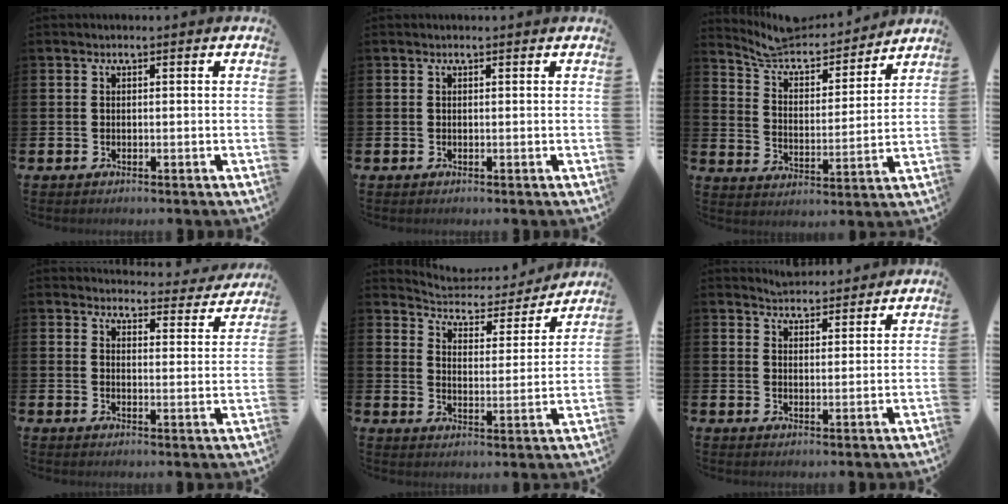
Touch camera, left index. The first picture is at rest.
{"total": 0.0}
{"total": 7.6, "force": [7.2, 2.1, 1.7], "torque": [-0.066, -0.061, 0.122]}
{"total": 3.7, "force": [3.6, 0.8, 0.3], "torque": [-0.003, -0.031, 0.057]}
{"total": 5.5, "force": [5.3, 1.5, 0.5], "torque": [-0.046, -0.046, 0.087]}
{"total": 3.7, "force": [3.7, 0.5, -0.4], "torque": [0.000, -0.020, 0.069]}